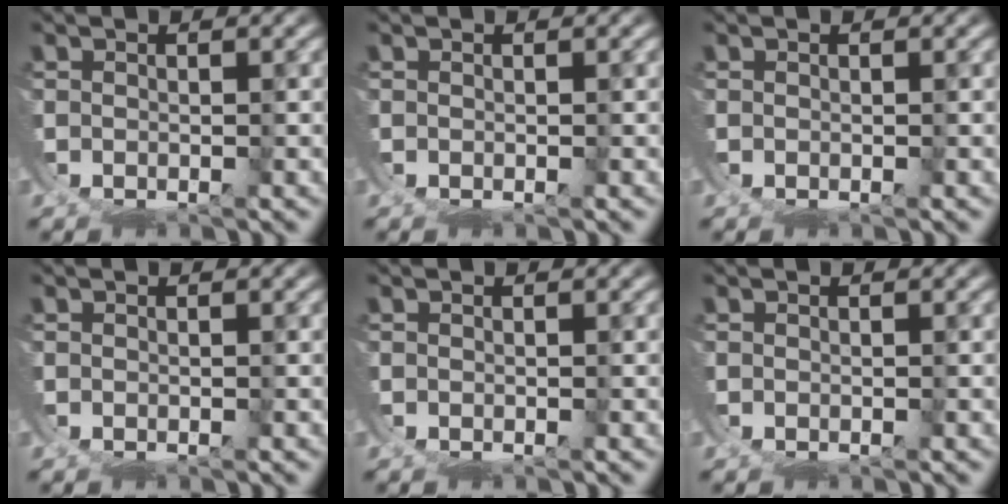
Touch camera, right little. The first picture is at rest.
{"total": 0.0}
{"total": 0.0}
{"total": 0.0}
{"total": 0.0}
{"total": 0.0}